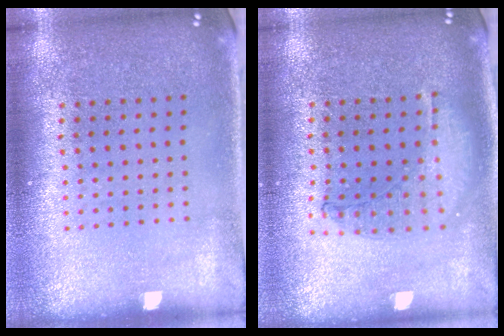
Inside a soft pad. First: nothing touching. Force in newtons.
{"total": 1.0, "press": 0.9, "slide": 0.3}